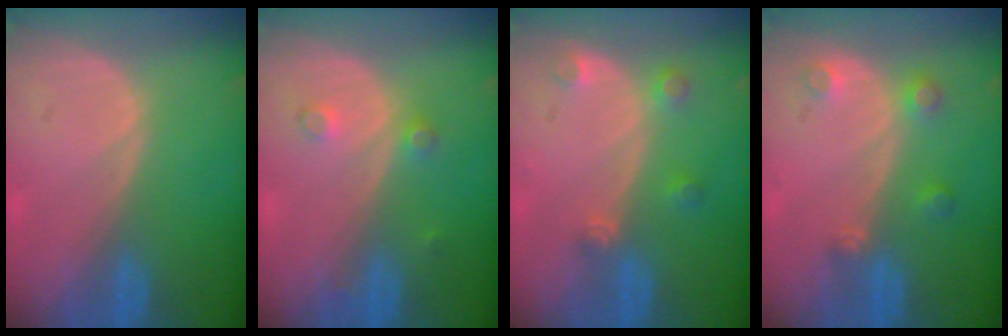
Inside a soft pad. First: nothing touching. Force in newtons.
{"total": 2.5, "press": 2.1, "slide": 1.3}
{"total": 2.7, "press": 2.7, "slide": 0.3}
{"total": 3.4, "press": 3.1, "slide": 1.4}